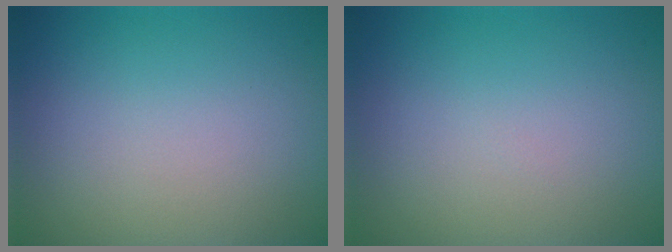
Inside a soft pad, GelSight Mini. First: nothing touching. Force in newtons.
{"total": 0.0}